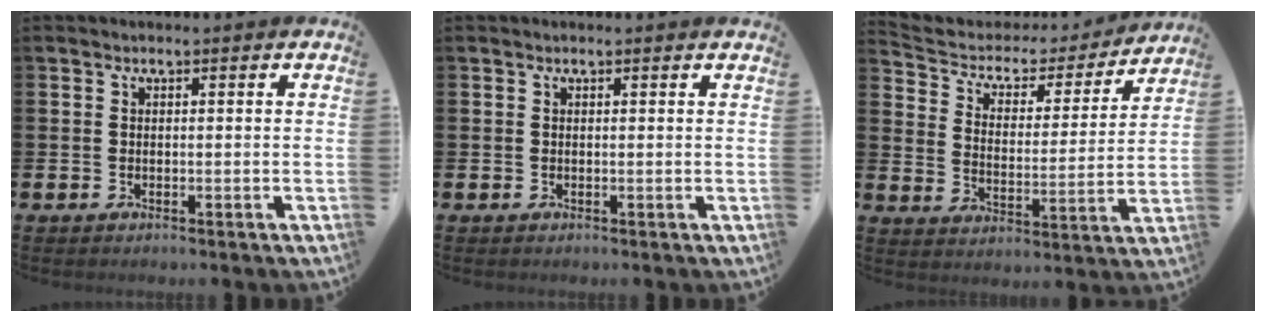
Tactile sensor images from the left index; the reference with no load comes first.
{"total": 0.0}
{"total": 4.8, "force": [4.0, 2.5, 1.2], "torque": [-0.052, -0.030, 0.059]}